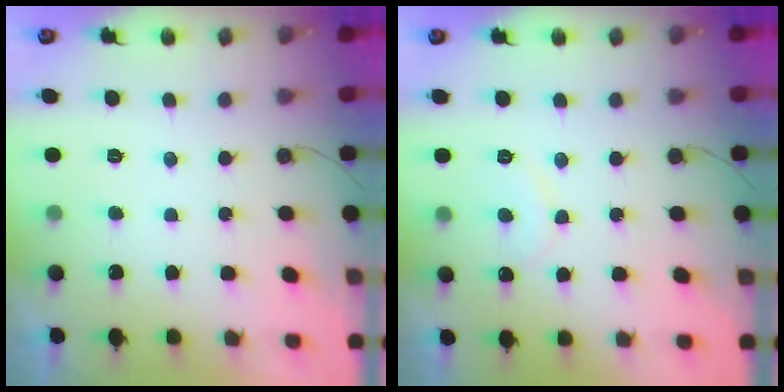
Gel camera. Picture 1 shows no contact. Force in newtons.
{"total": 7.1, "press": 7.1, "slide": 0.5}